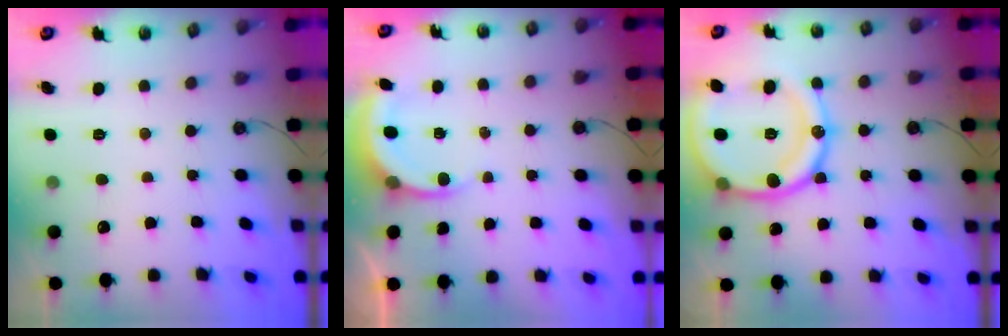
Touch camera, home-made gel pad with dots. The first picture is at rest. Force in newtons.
{"total": 5.6, "press": 5.6, "slide": 0.5}
{"total": 25.1, "press": 24.8, "slide": 3.2}